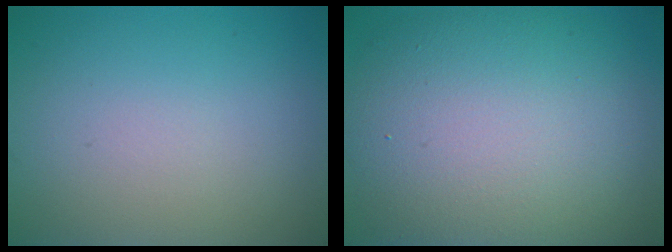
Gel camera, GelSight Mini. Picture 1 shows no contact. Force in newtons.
{"total": 12.9, "press": 12.9, "slide": 0.4}